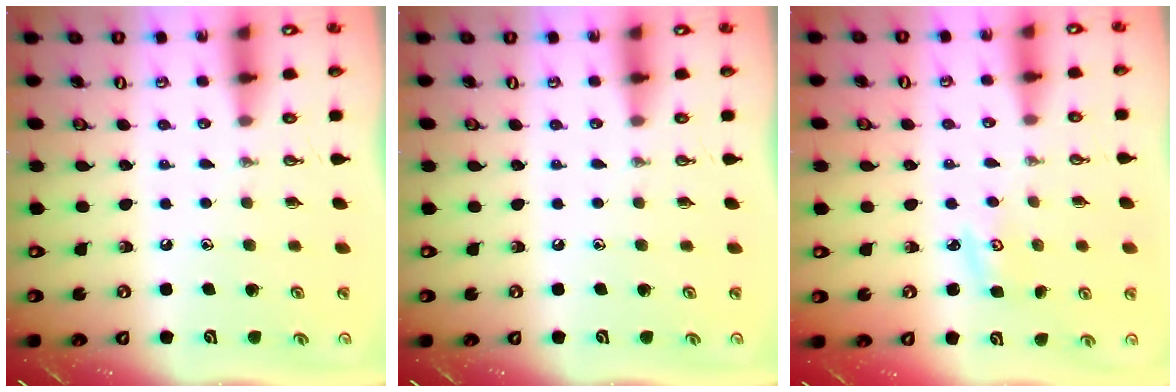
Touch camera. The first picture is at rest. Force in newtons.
{"total": 0.0}
{"total": 2.7, "press": 2.7, "slide": 0.4}